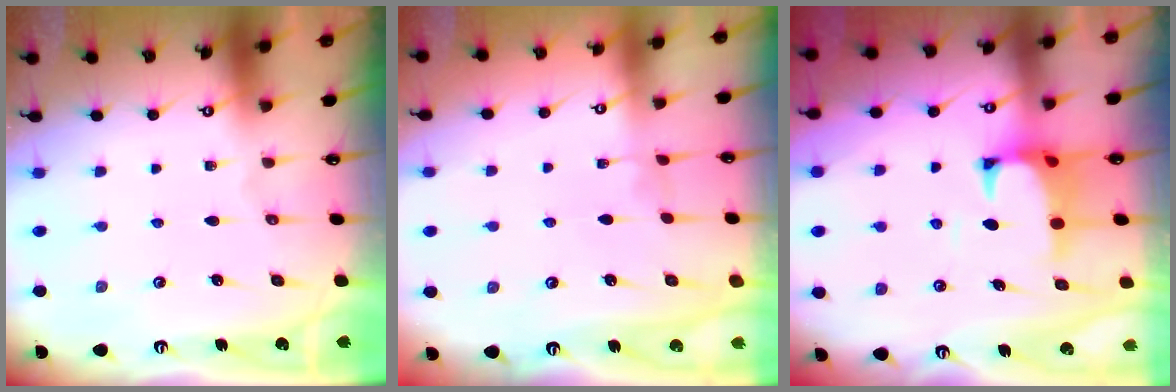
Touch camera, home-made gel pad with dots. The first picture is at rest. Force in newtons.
{"total": 2.8, "press": 2.8, "slide": 0.3}
{"total": 1.4, "press": 0.9, "slide": 1.0}